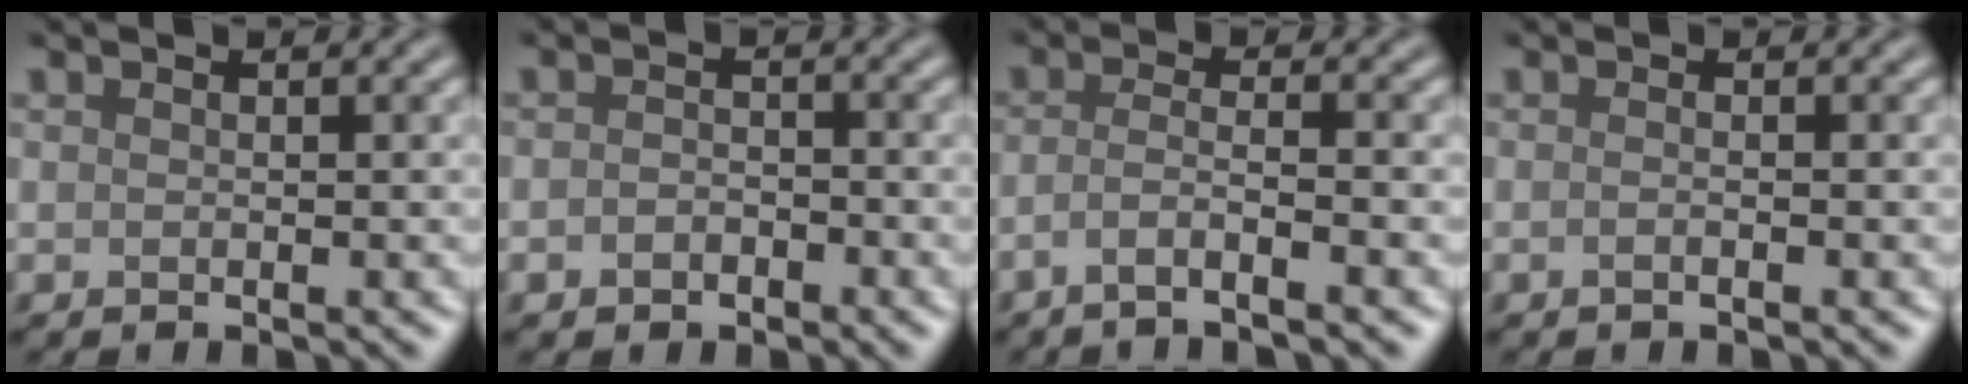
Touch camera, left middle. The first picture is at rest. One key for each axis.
{"total": 1.6, "fx": -0.8, "fy": 1.1, "fz": 0.8, "tx": -0.016, "ty": 0.001, "tz": -0.017}
{"total": 3.2, "fx": -1.9, "fy": 0.5, "fz": 2.6, "tx": -0.041, "ty": 0.002, "tz": -0.052}
{"total": 0.8, "fx": -0.3, "fy": 0.3, "fz": 0.7, "tx": -0.010, "ty": -0.006, "tz": -0.011}